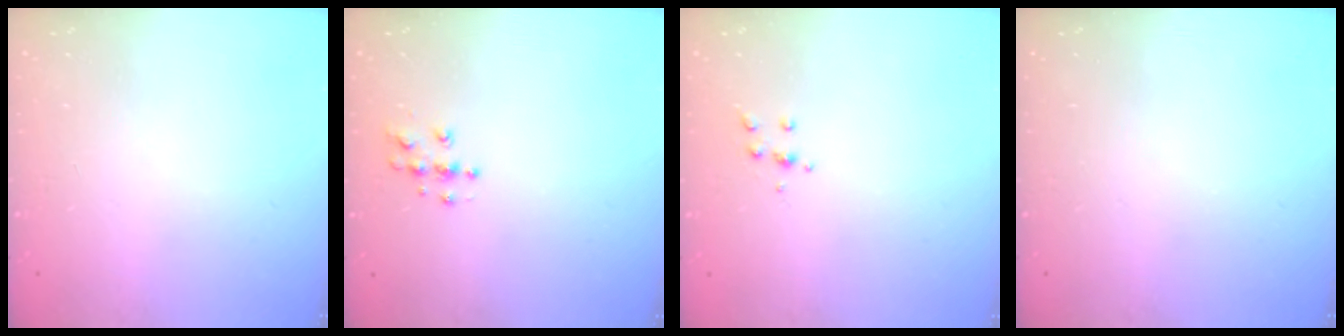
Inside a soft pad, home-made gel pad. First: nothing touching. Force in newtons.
{"total": 4.3, "press": 4.3, "slide": 0.4}
{"total": 4.0, "press": 3.9, "slide": 0.9}
{"total": 0.0}